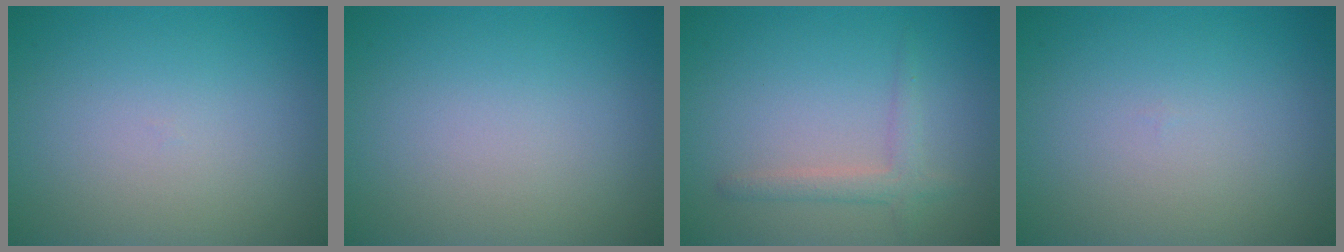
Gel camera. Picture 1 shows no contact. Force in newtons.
{"total": 0.0}
{"total": 2.0, "press": 1.9, "slide": 0.1}
{"total": 0.0}